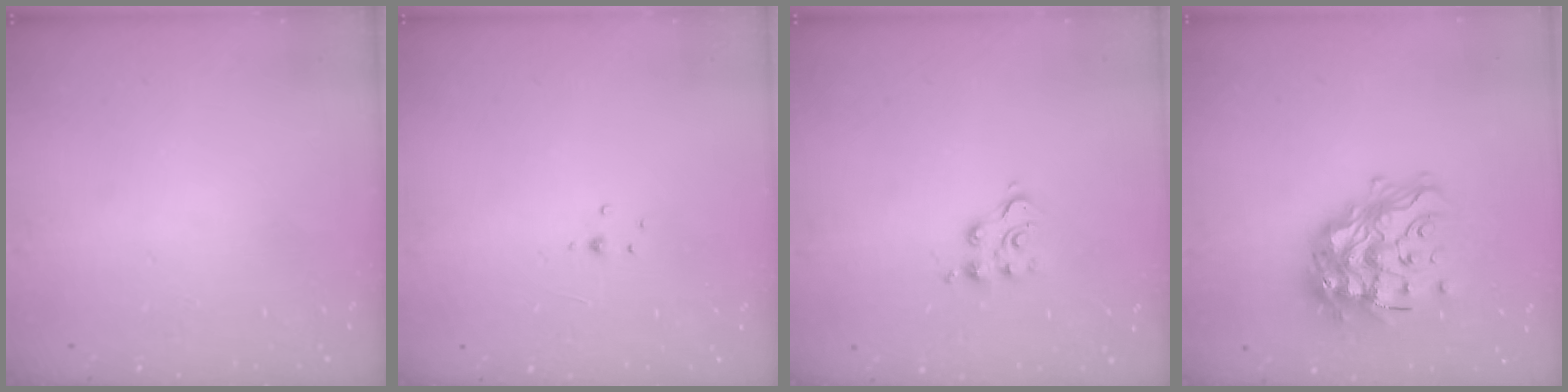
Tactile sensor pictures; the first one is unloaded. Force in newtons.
{"total": 1.5, "press": 1.5, "slide": 0.3}
{"total": 4.8, "press": 4.8, "slide": 0.5}
{"total": 19.5, "press": 19.5, "slide": 1.4}